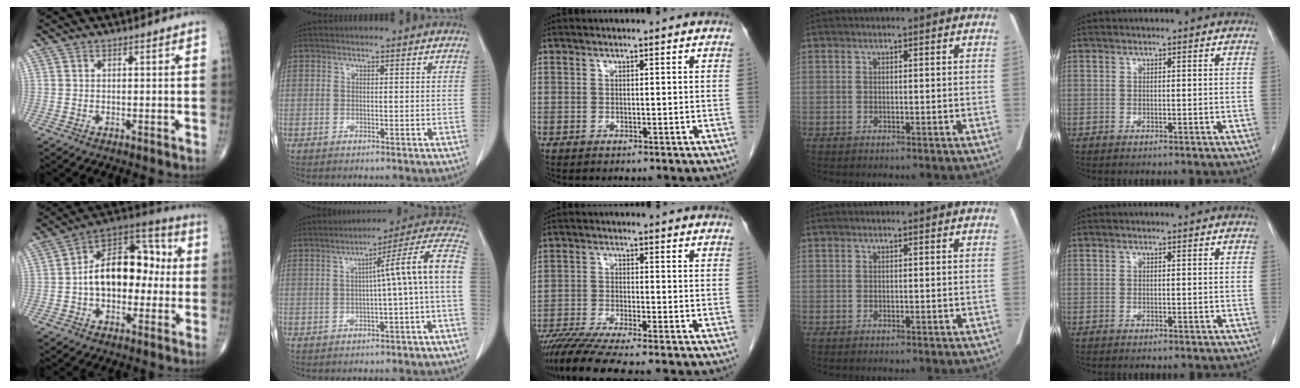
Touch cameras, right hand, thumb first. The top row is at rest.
{"thumb": {"total": 16.9, "force": [-0.4, 10.6, 13.1], "torque": [-0.174, 0.048, -0.017]}, "index": {"total": 10.8, "force": [-1.0, -1.1, 10.7], "torque": [-0.133, 0.031, -0.023]}, "middle": {"total": 9.1, "force": [-7.6, -0.5, 5.0], "torque": [-0.079, -0.023, -0.127]}}